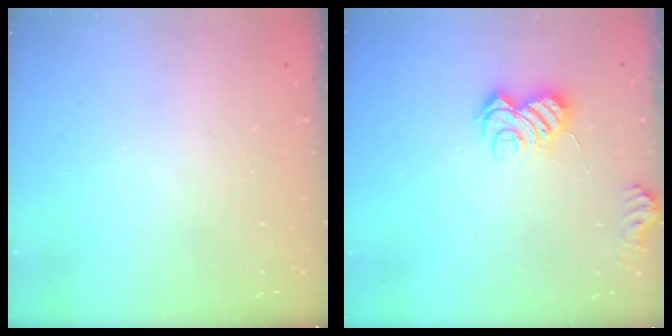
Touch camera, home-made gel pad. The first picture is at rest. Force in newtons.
{"total": 7.8, "press": 7.7, "slide": 0.9}